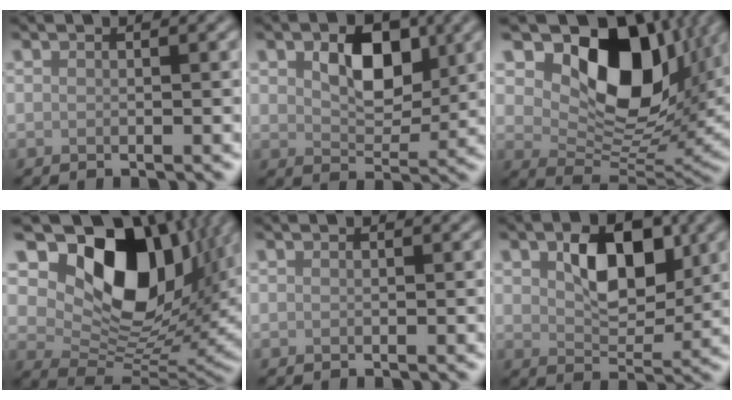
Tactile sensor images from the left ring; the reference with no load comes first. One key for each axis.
{"total": 5.5, "fx": 1.5, "fy": 3.4, "fz": 4.0, "tx": -0.068, "ty": -0.002, "tz": 0.021}
{"total": 12.6, "fx": 4.8, "fy": 7.7, "fz": 8.7, "tx": -0.139, "ty": -0.013, "tz": 0.090}
{"total": 14.2, "fx": 5.0, "fy": 8.9, "fz": 9.9, "tx": -0.156, "ty": -0.004, "tz": 0.096}
{"total": 0.0}
{"total": 5.9, "fx": 1.7, "fy": 3.4, "fz": 4.5, "tx": -0.071, "ty": 0.001, "tz": 0.027}